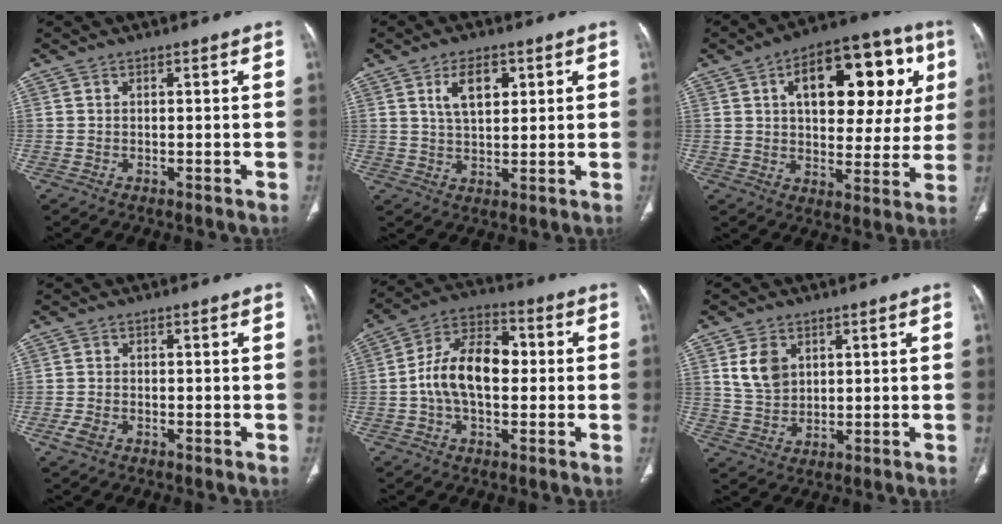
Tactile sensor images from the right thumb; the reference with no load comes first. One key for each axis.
{"total": 6.9, "fx": 2.8, "fy": 3.7, "fz": 5.2, "tx": -0.076, "ty": -0.011, "tz": 0.054}
{"total": 22.5, "fx": 7.2, "fy": 11.6, "fz": 17.9, "tx": -0.196, "ty": 0.011, "tz": 0.099}
{"total": 2.4, "fx": -1.1, "fy": 1.5, "fz": 1.6, "tx": -0.039, "ty": 0.001, "tz": -0.022}
{"total": 13.4, "fx": -0.1, "fy": 8.0, "fz": 10.8, "tx": -0.183, "ty": 0.034, "tz": -0.011}
{"total": 6.7, "fx": 2.5, "fy": 4.8, "fz": 3.9, "tx": -0.057, "ty": -0.012, "tz": 0.056}